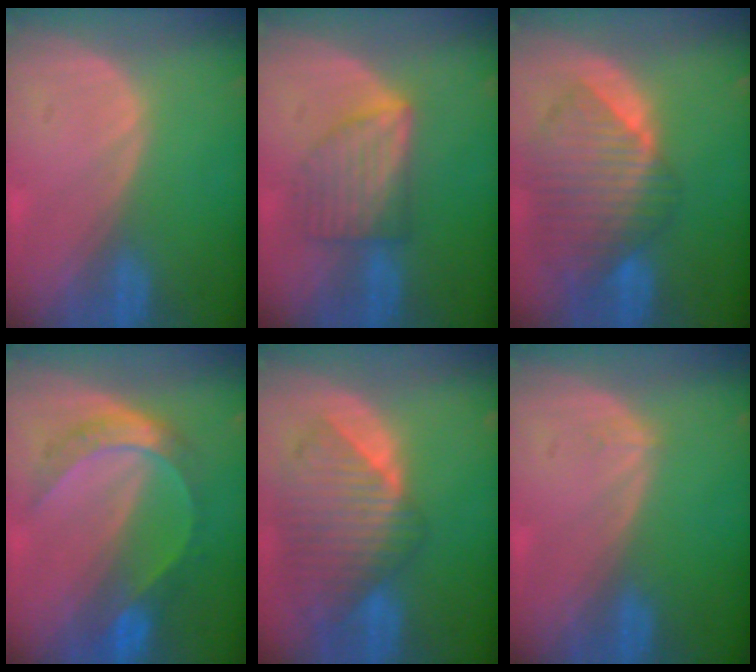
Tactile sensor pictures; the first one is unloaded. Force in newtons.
{"total": 6.1, "press": 6.1, "slide": 0.2}
{"total": 10.3, "press": 8.9, "slide": 5.2}
{"total": 6.7, "press": 6.6, "slide": 0.4}
{"total": 9.9, "press": 8.6, "slide": 5.0}
{"total": 0.5, "press": 0.5, "slide": 0.2}